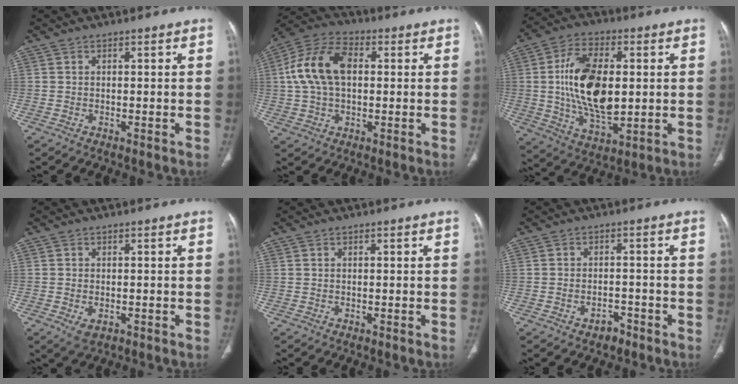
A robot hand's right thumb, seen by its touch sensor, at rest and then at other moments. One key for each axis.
{"total": 13.0, "fx": 1.7, "fy": 8.1, "fz": 10.0, "tx": -0.198, "ty": 0.027, "tz": 0.026}
{"total": 17.7, "fx": 1.2, "fy": 9.4, "fz": 15.0, "tx": -0.264, "ty": -0.008, "tz": 0.028}
{"total": 2.9, "fx": -1.1, "fy": 1.7, "fz": 2.1, "tx": -0.037, "ty": 0.000, "tz": -0.008}
{"total": 0.0}
{"total": 3.0, "fx": -1.9, "fy": 1.8, "fz": 1.3, "tx": -0.017, "ty": 0.018, "tz": -0.023}